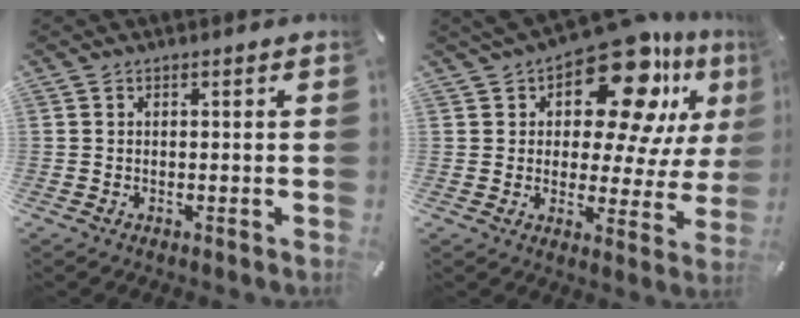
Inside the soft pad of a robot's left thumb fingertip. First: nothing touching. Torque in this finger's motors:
{"motor_torque": [1.72, 2.40, 1.91, -0.86, 0.13]}